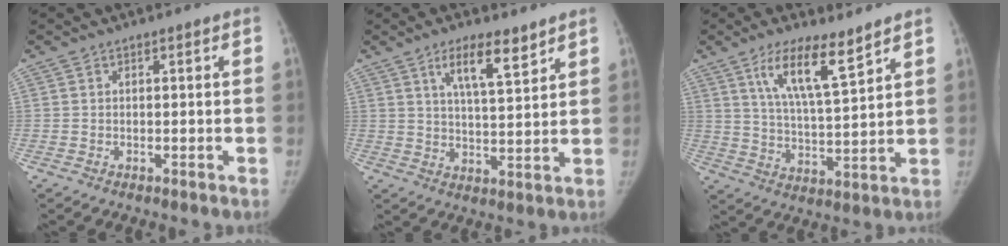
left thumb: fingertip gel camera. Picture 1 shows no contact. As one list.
[{"total": 8.4, "force": [5.3, 2.3, 6.2], "torque": [-0.093, -0.032, 0.092]}, {"total": 11.4, "force": [7.0, 2.7, 8.6], "torque": [-0.142, -0.040, 0.132]}]